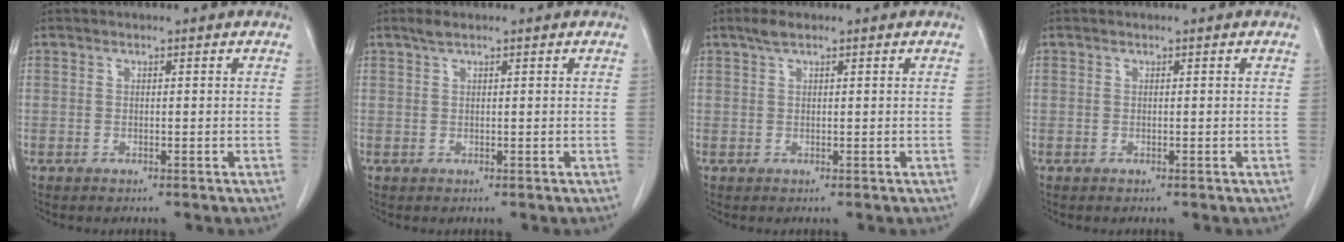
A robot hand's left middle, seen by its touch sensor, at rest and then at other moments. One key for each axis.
{"total": 1.2, "fx": 0.9, "fy": 0.1, "fz": 0.8, "tx": -0.021, "ty": 0.006, "tz": 0.021}
{"total": 1.2, "fx": 0.9, "fy": 0.4, "fz": 0.7, "tx": -0.017, "ty": 0.005, "tz": 0.018}
{"total": 0.0}